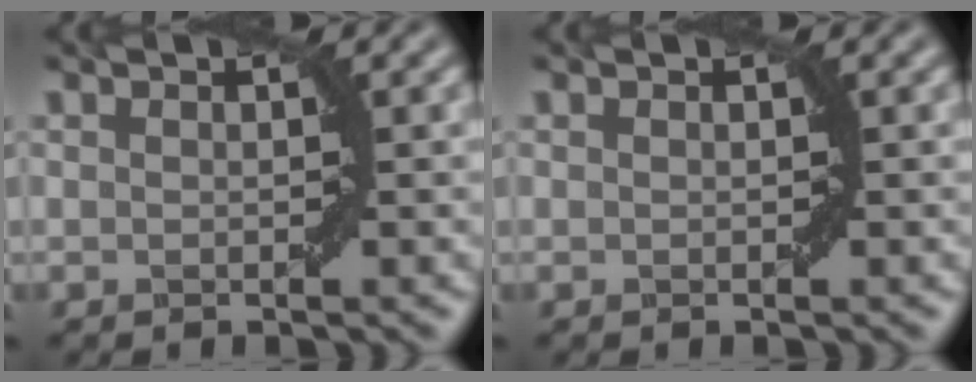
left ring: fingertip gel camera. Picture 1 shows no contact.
{"total": 0.0}